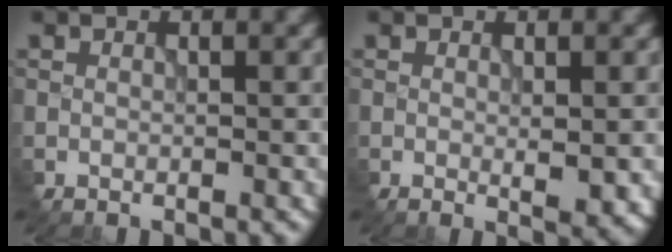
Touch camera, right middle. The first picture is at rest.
{"total": 2.1, "force": [0.0, 0.4, 2.0], "torque": [-0.031, -0.005, 0.003]}